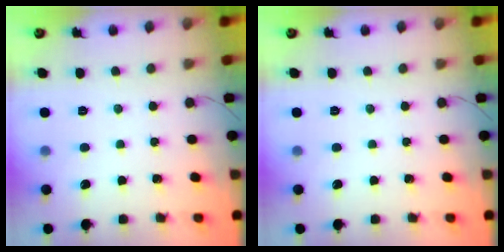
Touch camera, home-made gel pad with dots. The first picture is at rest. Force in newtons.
{"total": 0.0}